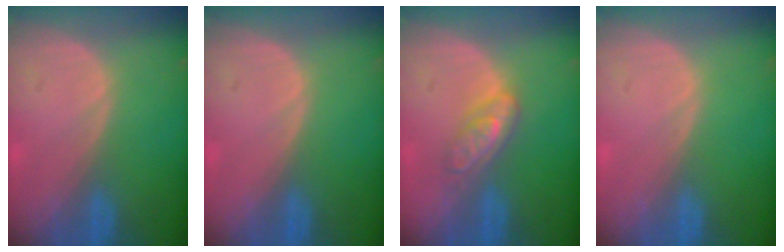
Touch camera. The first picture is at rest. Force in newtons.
{"total": 0.0}
{"total": 4.7, "press": 4.3, "slide": 1.9}
{"total": 0.0}